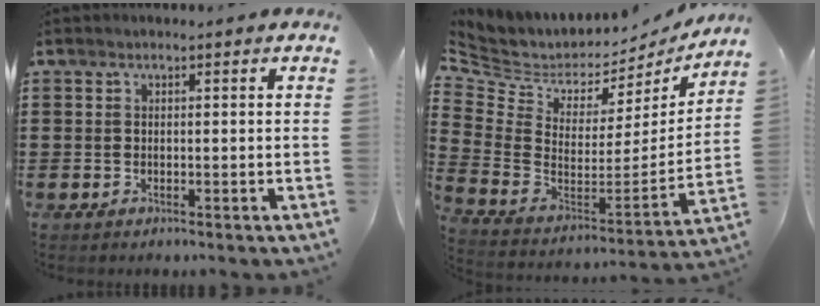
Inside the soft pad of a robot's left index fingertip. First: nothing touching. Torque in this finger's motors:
{"motor_torque": [-1.06, 1.08, -0.11, -0.02]}